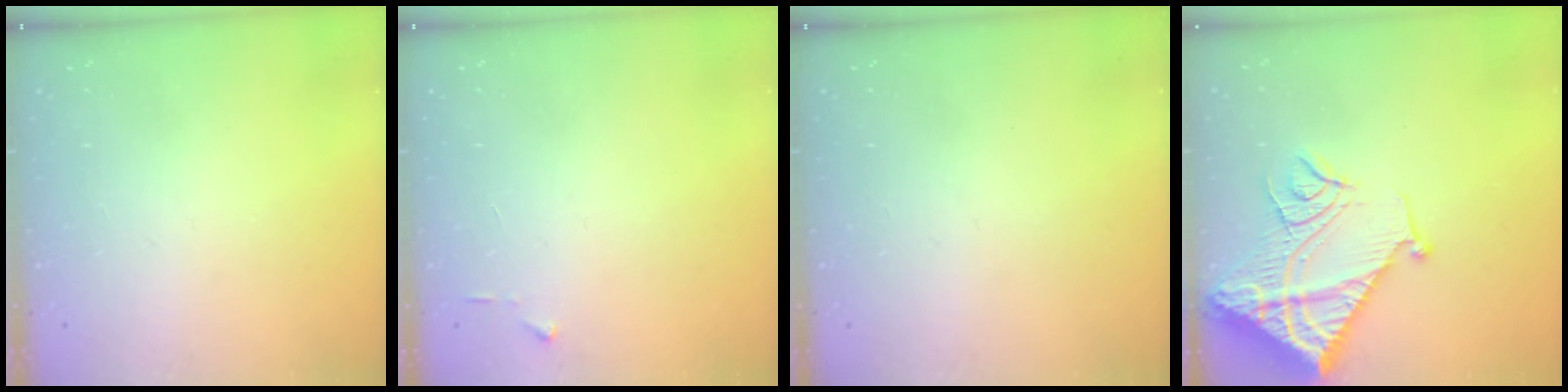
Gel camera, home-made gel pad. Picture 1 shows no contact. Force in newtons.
{"total": 3.0, "press": 2.9, "slide": 0.4}
{"total": 0.0}
{"total": 19.7, "press": 19.6, "slide": 2.1}